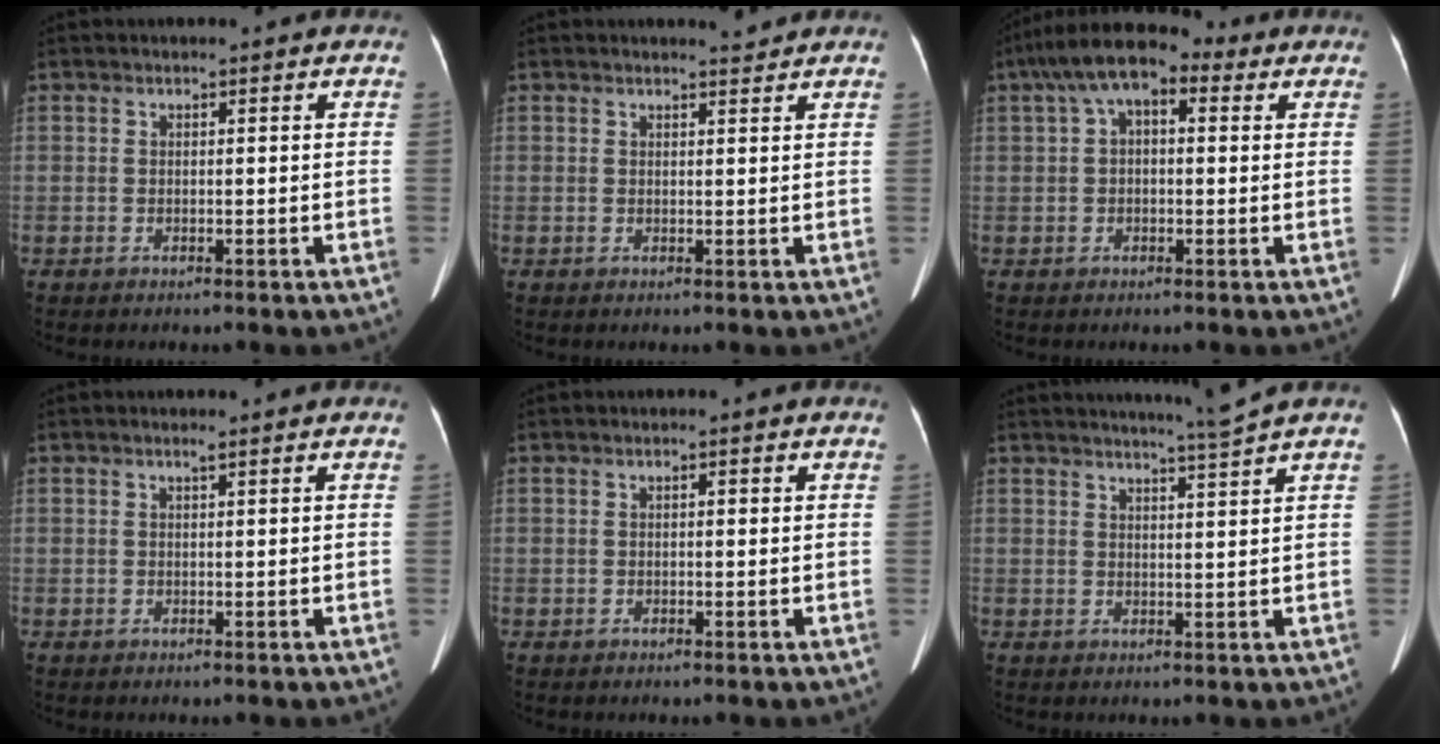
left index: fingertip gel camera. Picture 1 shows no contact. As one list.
[{"total": 1.4, "force": [1.4, -0.1, 0.1], "torque": [-0.006, -0.008, 0.022]}, {"total": 9.6, "force": [4.2, 4.5, 7.4], "torque": [-0.133, 0.056, 0.067]}, {"total": 0.7, "force": [0.4, 0.0, 0.6], "torque": [-0.011, 0.002, 0.009]}, {"total": 0.7, "force": [0.2, 0.3, 0.6], "torque": [-0.009, 0.004, 0.002]}, {"total": 4.1, "force": [3.4, -1.9, 1.2], "torque": [-0.021, -0.016, 0.056]}]